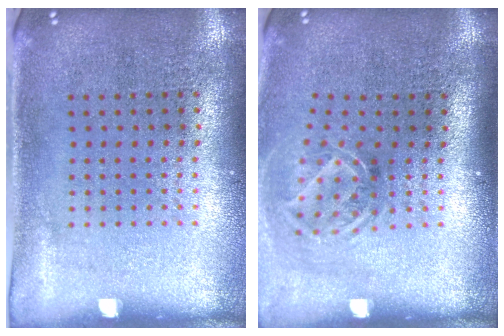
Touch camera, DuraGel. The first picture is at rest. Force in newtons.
{"total": 1.9, "press": 1.3, "slide": 1.4}